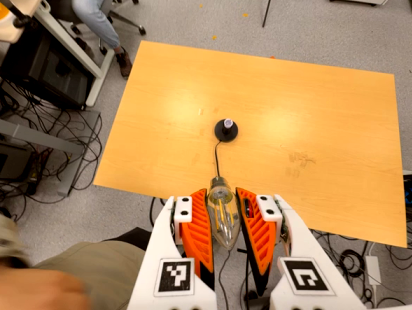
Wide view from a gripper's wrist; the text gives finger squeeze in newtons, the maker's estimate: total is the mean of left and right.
{"total": 20.4, "left": 22.6, "right": 18.3}